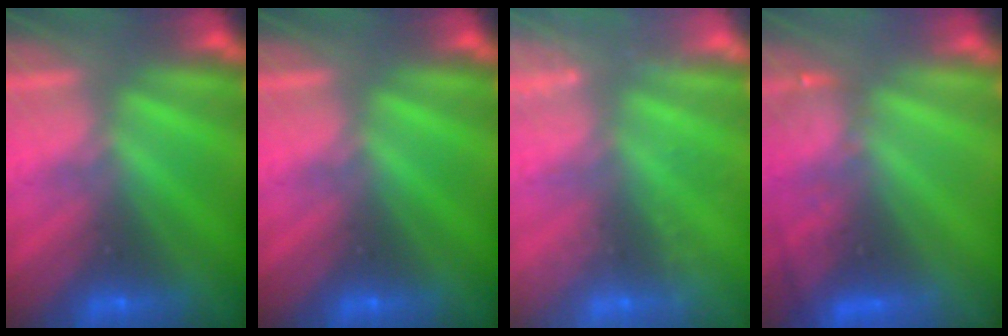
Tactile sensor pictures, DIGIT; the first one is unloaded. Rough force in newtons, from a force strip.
{"total": 0.0}
{"total": 2.4}
{"total": 2.9}